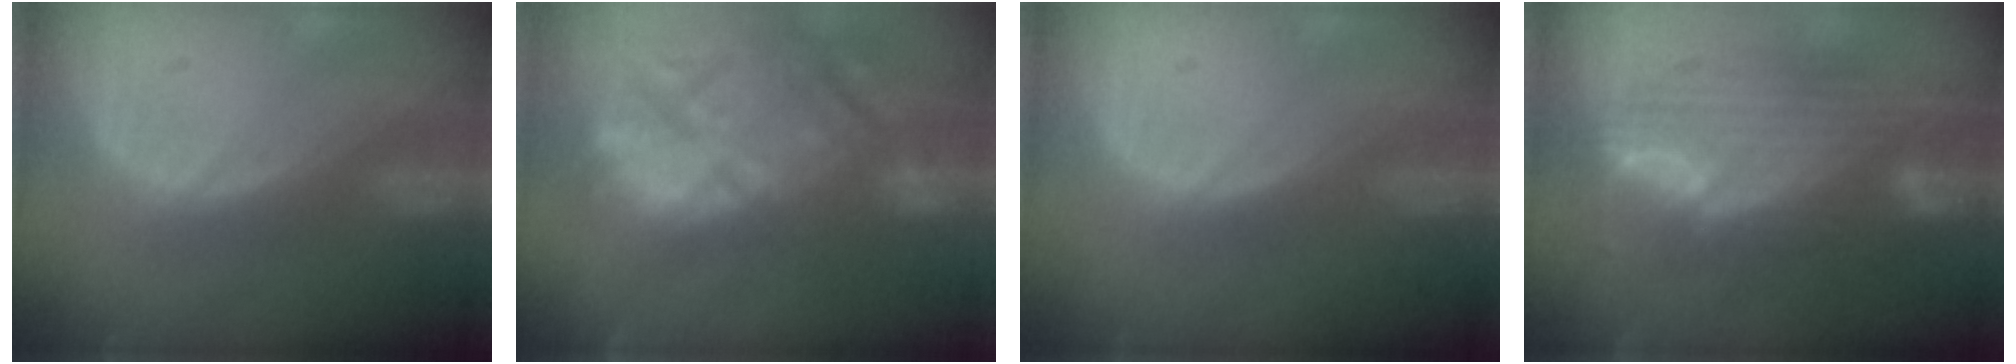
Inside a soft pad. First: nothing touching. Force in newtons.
{"total": 15.2, "press": 13.0, "slide": 7.9}
{"total": 0.0}
{"total": 11.8, "press": 11.7, "slide": 1.1}